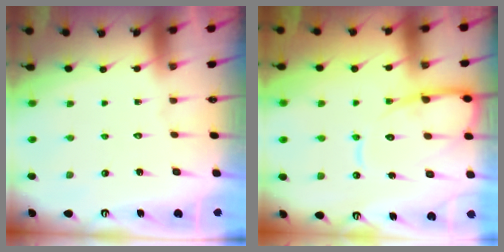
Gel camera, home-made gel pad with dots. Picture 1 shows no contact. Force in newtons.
{"total": 11.9, "press": 11.8, "slide": 1.3}